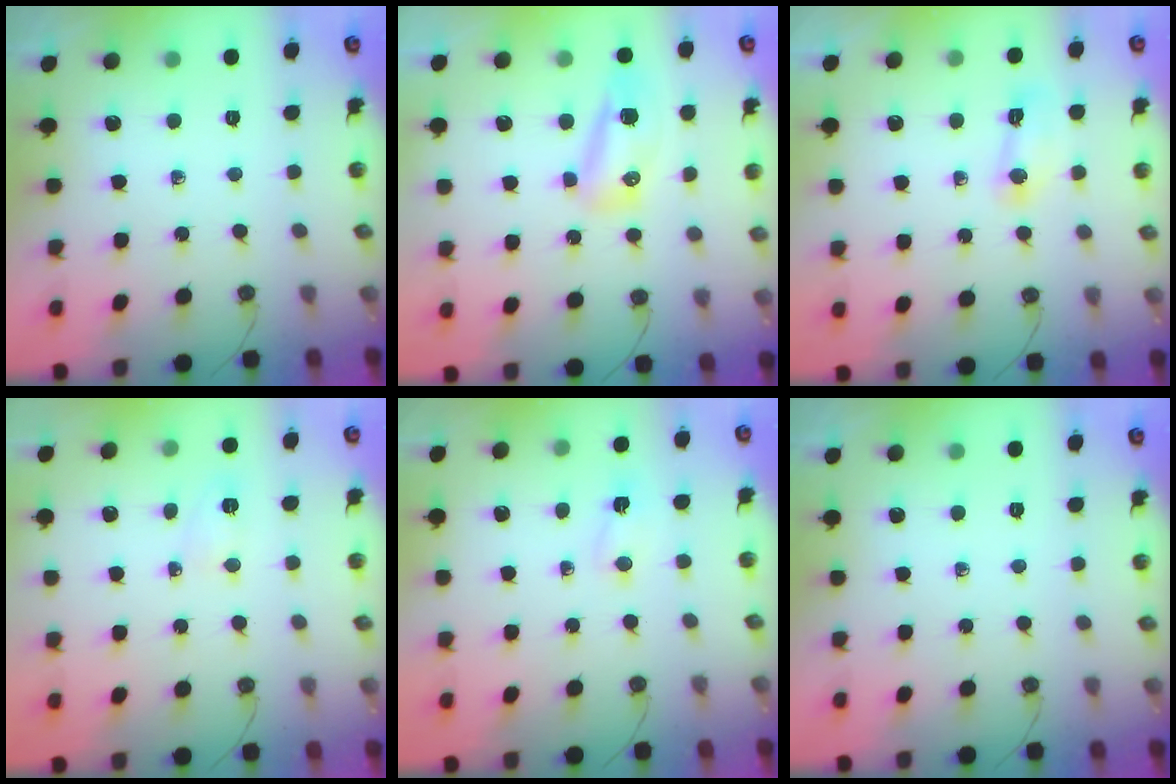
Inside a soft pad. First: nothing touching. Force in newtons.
{"total": 12.0, "press": 9.9, "slide": 6.8}
{"total": 5.5, "press": 5.4, "slide": 0.7}
{"total": 3.8, "press": 3.8, "slide": 0.7}
{"total": 2.4, "press": 2.4, "slide": 0.5}
{"total": 0.0}